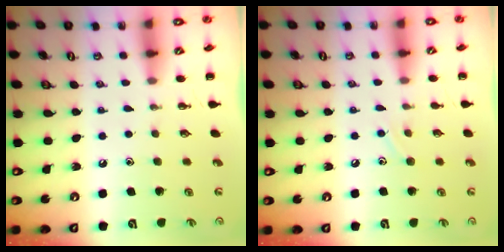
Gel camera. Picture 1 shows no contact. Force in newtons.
{"total": 6.1, "press": 5.9, "slide": 1.7}